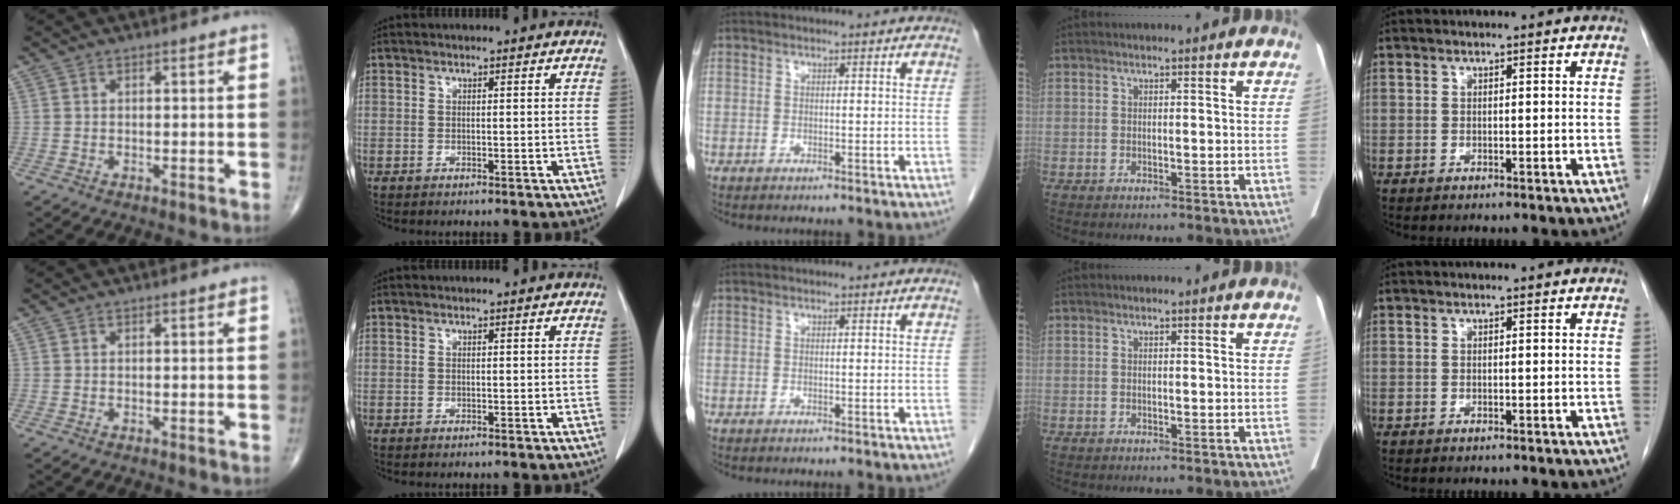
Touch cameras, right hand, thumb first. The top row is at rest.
{}